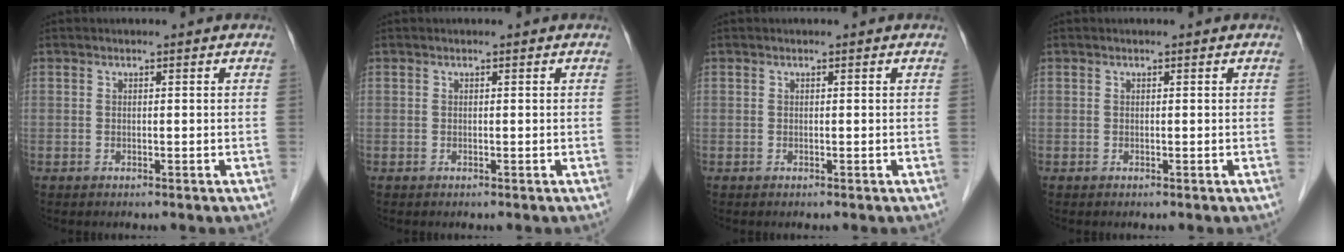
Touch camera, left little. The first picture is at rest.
{"total": 0.0}
{"total": 0.0}
{"total": 0.0}